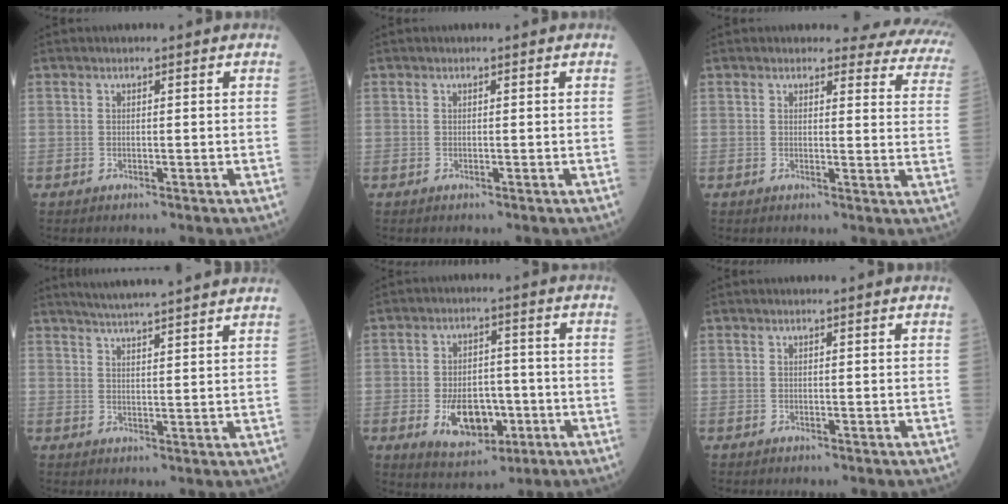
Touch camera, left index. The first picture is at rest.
{"total": 0.0}
{"total": 11.8, "force": [11.1, 3.3, 2.3], "torque": [0.021, -0.061, 0.076]}
{"total": 12.7, "force": [11.5, -0.2, 5.4], "torque": [-0.085, 0.019, 0.150]}
{"total": 9.0, "force": [-2.9, 5.4, 6.5], "torque": [-0.114, 0.002, -0.040]}
{"total": 0.0}